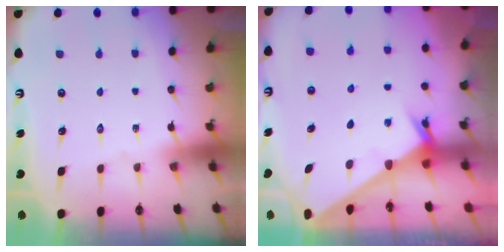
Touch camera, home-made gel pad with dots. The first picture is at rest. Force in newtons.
{"total": 2.4, "press": 2.3, "slide": 0.2}